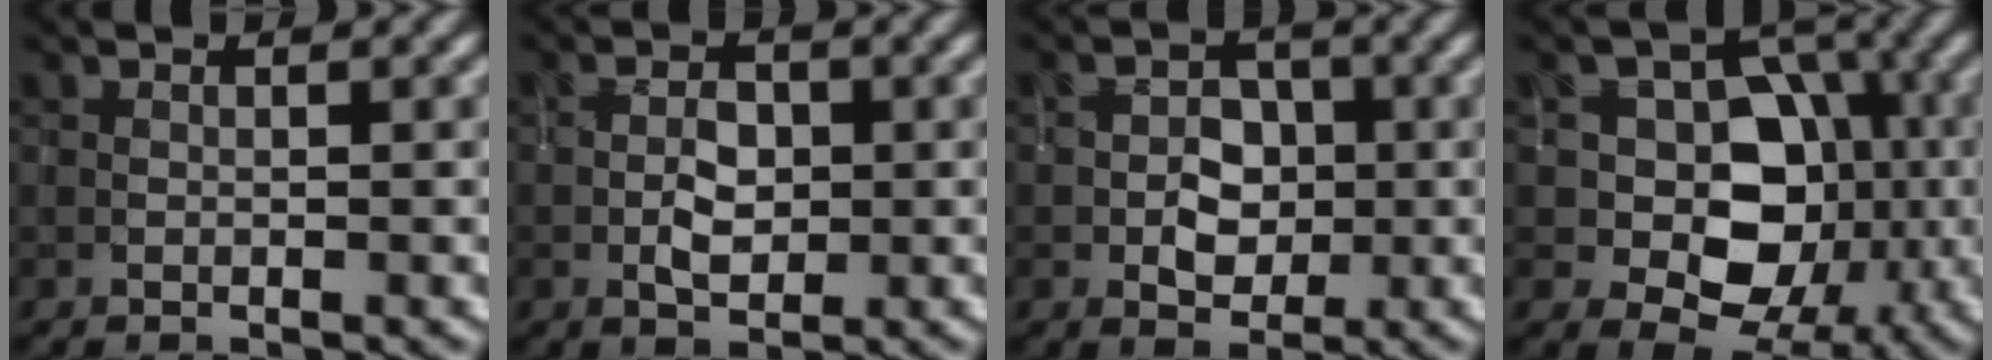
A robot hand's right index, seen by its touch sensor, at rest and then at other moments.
{"total": 2.9, "force": [-0.4, 1.8, 2.2], "torque": [-0.040, 0.001, -0.009]}
{"total": 3.4, "force": [-0.6, 2.5, 2.2], "torque": [-0.030, 0.001, -0.011]}
{"total": 9.7, "force": [-0.9, 7.5, 6.1], "torque": [-0.055, 0.012, -0.034]}